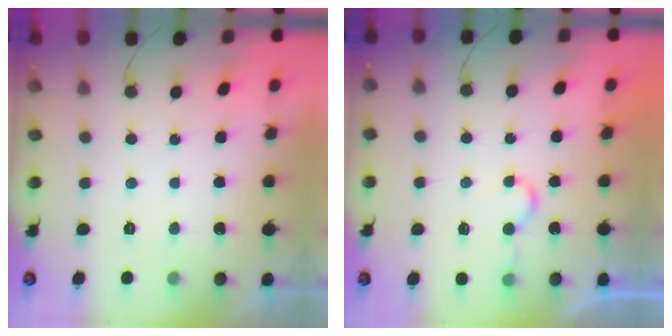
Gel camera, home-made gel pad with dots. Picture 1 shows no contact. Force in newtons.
{"total": 4.2, "press": 4.2, "slide": 0.3}